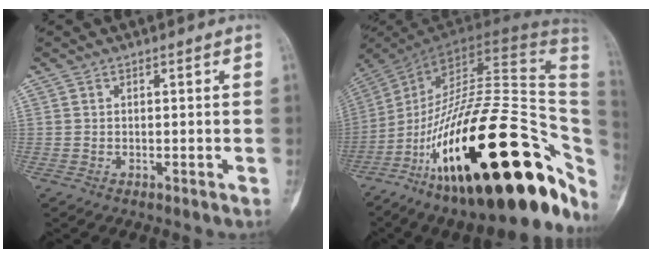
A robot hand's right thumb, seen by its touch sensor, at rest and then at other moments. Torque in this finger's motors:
{"motor_torque": [3.05, 1.79, 2.17, -0.60, 1.05]}